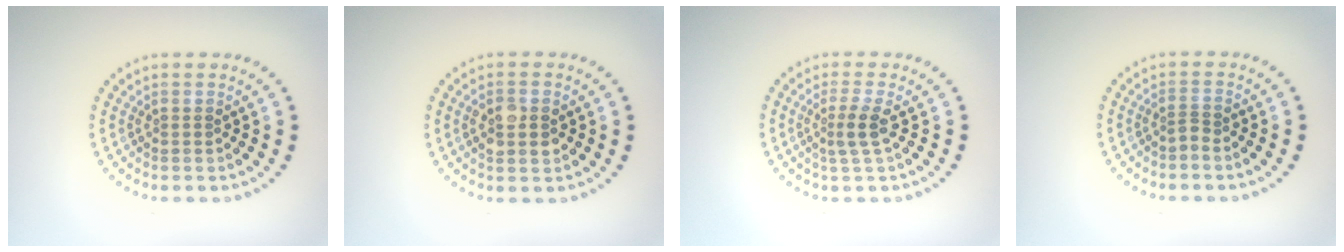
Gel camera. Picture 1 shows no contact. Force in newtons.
{"total": 2.7, "press": 2.7, "slide": 0.1}
{"total": 1.8, "press": 1.4, "slide": 1.2}
{"total": 0.7, "press": 0.4, "slide": 0.6}